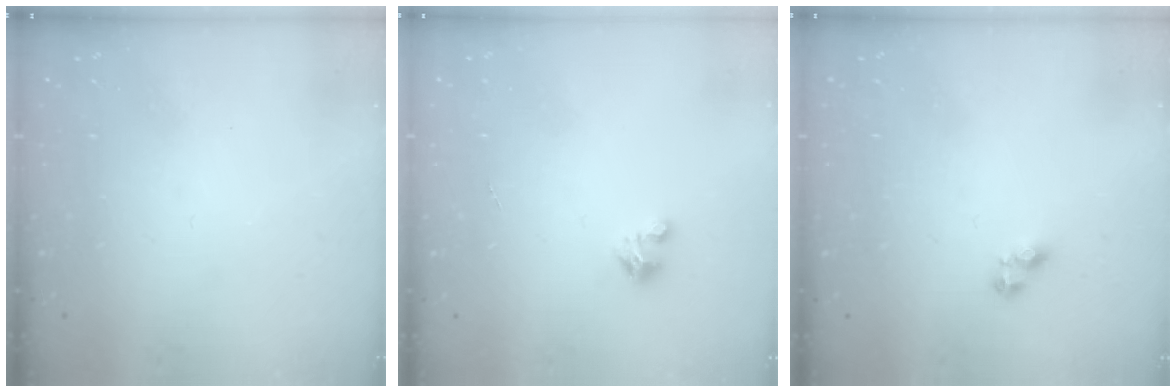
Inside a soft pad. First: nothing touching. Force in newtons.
{"total": 3.6, "press": 3.5, "slide": 0.2}
{"total": 3.2, "press": 3.1, "slide": 0.4}